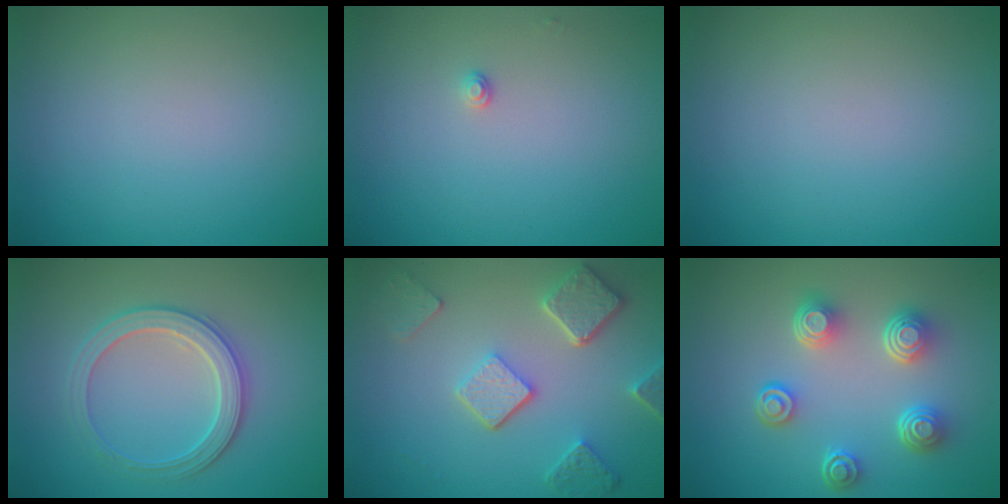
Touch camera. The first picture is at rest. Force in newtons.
{"total": 0.8, "press": 0.8, "slide": 0.0}
{"total": 0.0}
{"total": 3.3, "press": 3.2, "slide": 0.6}
{"total": 5.1, "press": 4.0, "slide": 3.2}
{"total": 5.0, "press": 3.6, "slide": 3.5}